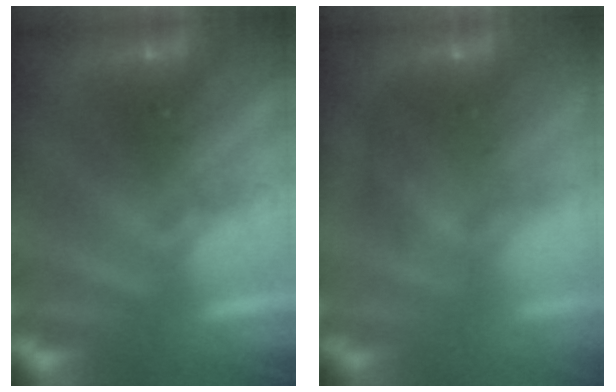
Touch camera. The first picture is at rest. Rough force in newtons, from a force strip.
{"total": 7.0}